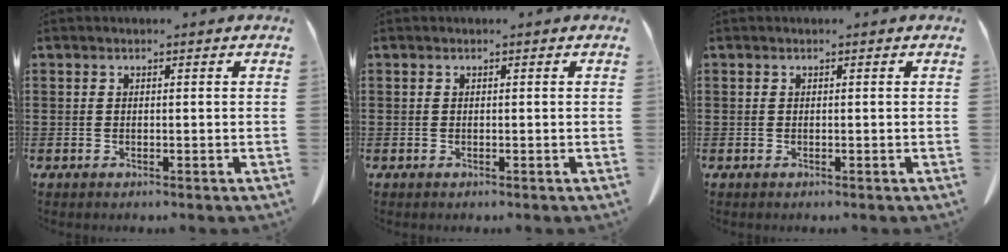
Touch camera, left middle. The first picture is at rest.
{"total": 0.0}
{"total": 0.0}